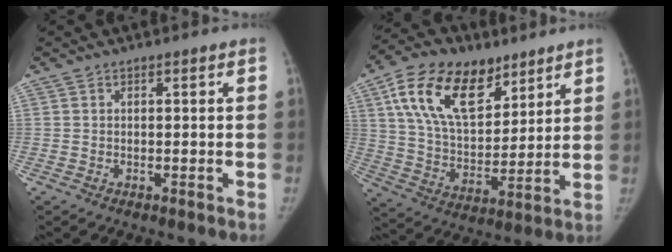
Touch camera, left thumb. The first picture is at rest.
{"total": 20.4, "force": [10.5, 11.7, 13.0], "torque": [-0.204, -0.031, 0.189]}